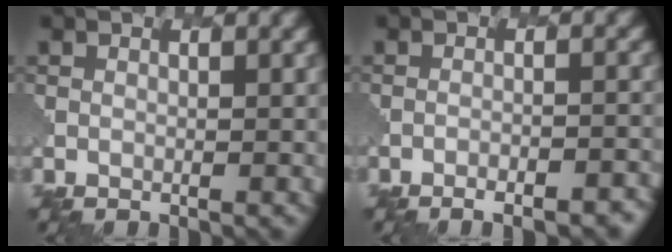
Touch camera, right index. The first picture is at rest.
{"total": 5.7, "force": [-4.6, 1.9, 2.7], "torque": [-0.018, 0.010, -0.049]}